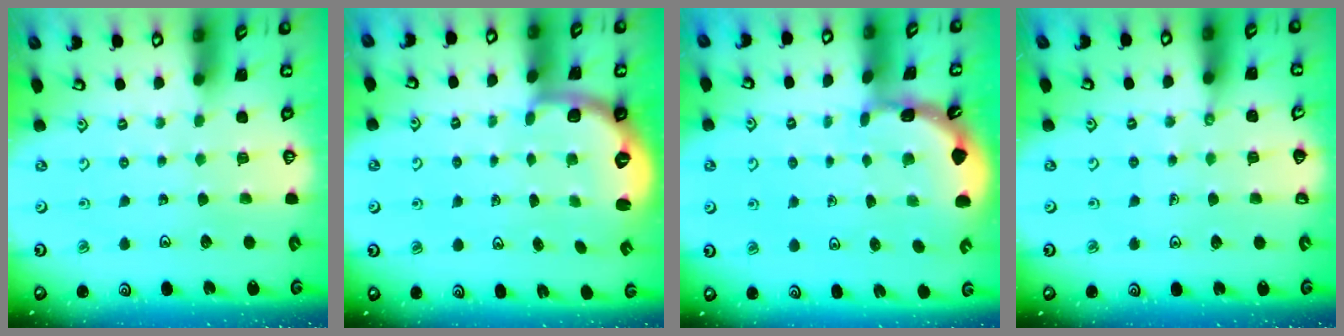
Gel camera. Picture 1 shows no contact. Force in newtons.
{"total": 2.6, "press": 1.5, "slide": 2.1}
{"total": 1.6, "press": 1.6, "slide": 0.1}
{"total": 1.7, "press": 1.7, "slide": 0.2}